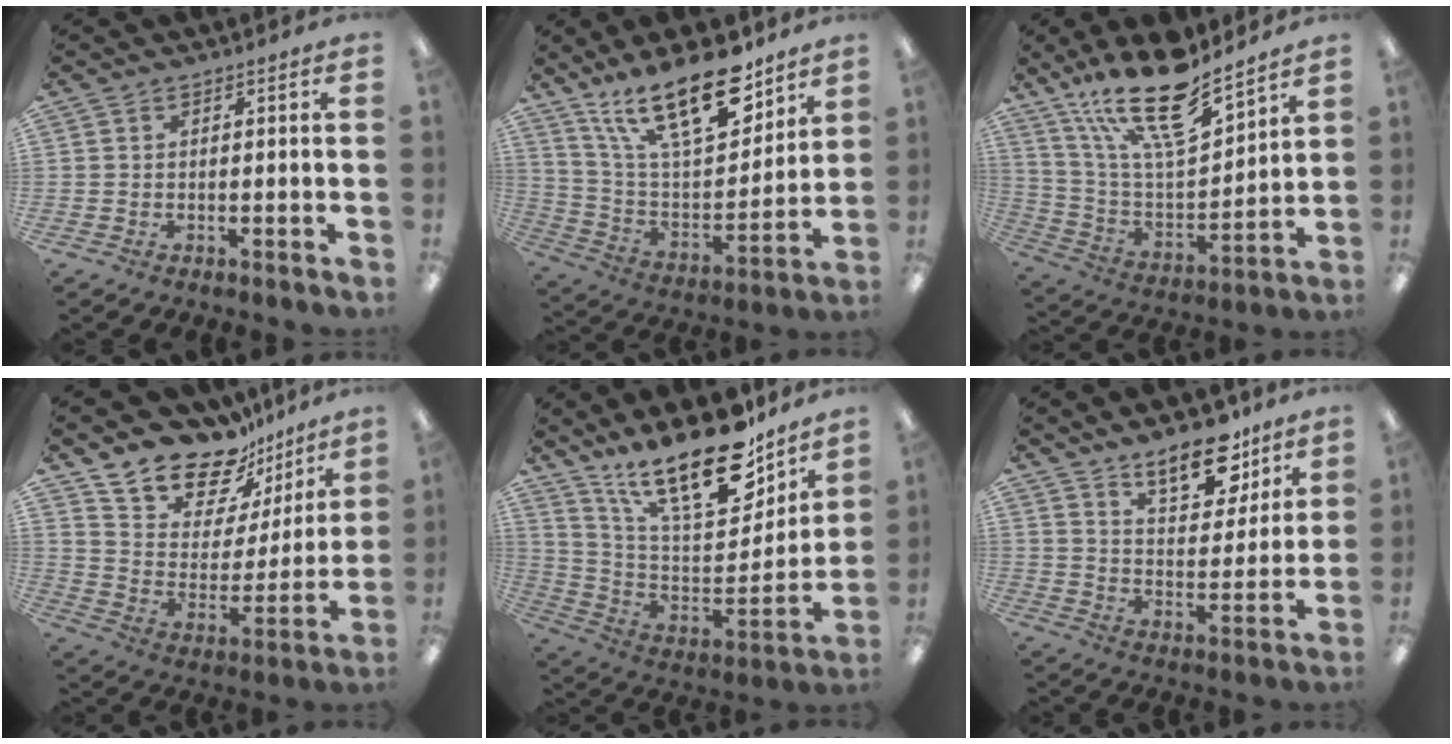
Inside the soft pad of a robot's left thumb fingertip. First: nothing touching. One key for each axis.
{"total": 22.6, "fx": 14.8, "fy": 8.8, "fz": 14.7, "tx": -0.257, "ty": -0.089, "tz": 0.253}
{"total": 20.5, "fx": 15.4, "fy": 6.0, "fz": 12.2, "tx": -0.229, "ty": -0.095, "tz": 0.266}
{"total": 16.6, "fx": 14.3, "fy": 7.4, "fz": 4.0, "tx": -0.084, "ty": -0.123, "tz": 0.257}
{"total": 23.7, "fx": 17.5, "fy": 8.4, "fz": 13.5, "tx": -0.210, "ty": -0.120, "tz": 0.301}
{"total": 13.9, "fx": 10.4, "fy": 6.0, "fz": 7.1, "tx": -0.094, "ty": -0.060, "tz": 0.181}